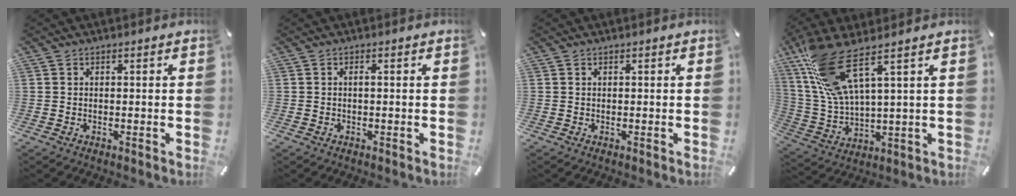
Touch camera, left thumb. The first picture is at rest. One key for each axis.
{"total": 0.6, "fx": -0.2, "fy": 0.1, "fz": 0.6, "tx": -0.011, "ty": 0.000, "tz": -0.003}
{"total": 0.0}
{"total": 14.5, "fx": 8.2, "fy": 4.2, "fz": 11.2, "tx": -0.257, "ty": -0.028, "tz": 0.142}